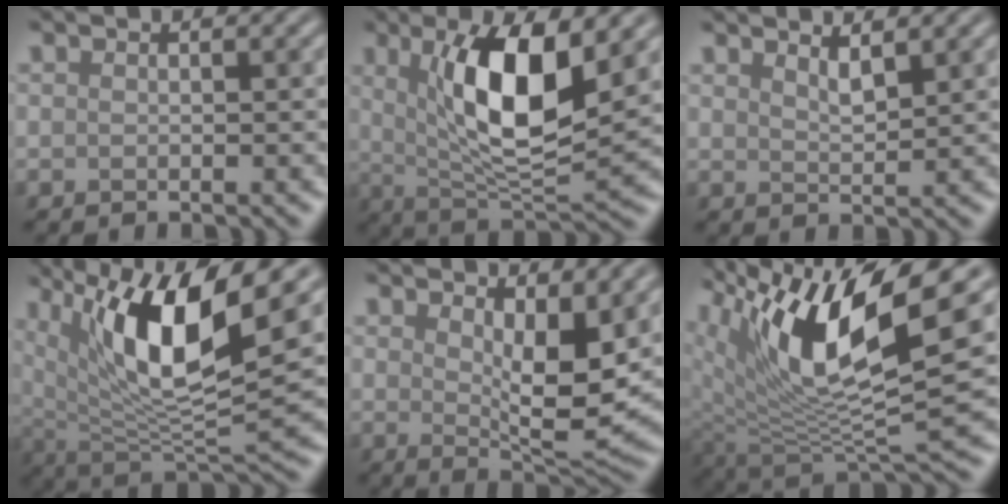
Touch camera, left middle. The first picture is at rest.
{"total": 9.3, "force": [2.5, 2.9, 8.5], "torque": [-0.140, -0.014, 0.047]}
{"total": 1.9, "force": [1.6, 0.4, 1.0], "torque": [-0.015, -0.001, 0.027]}
{"total": 11.8, "force": [5.0, 3.4, 10.1], "torque": [-0.175, -0.009, 0.094]}
{"total": 6.3, "force": [1.7, 2.3, 5.6], "torque": [-0.089, -0.018, 0.033]}
{"total": 12.0, "force": [5.5, 3.9, 9.9], "torque": [-0.184, -0.008, 0.108]}